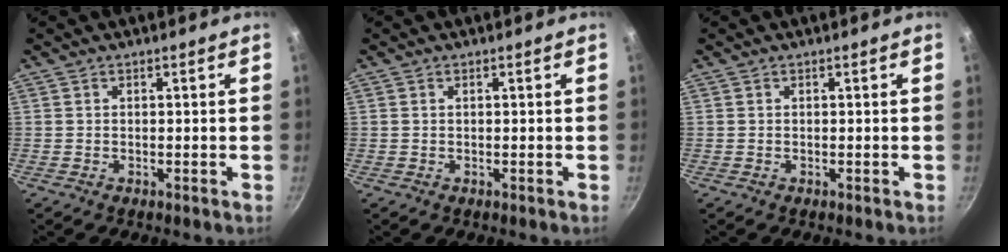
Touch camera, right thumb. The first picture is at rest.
{"total": 0.0}
{"total": 0.0}